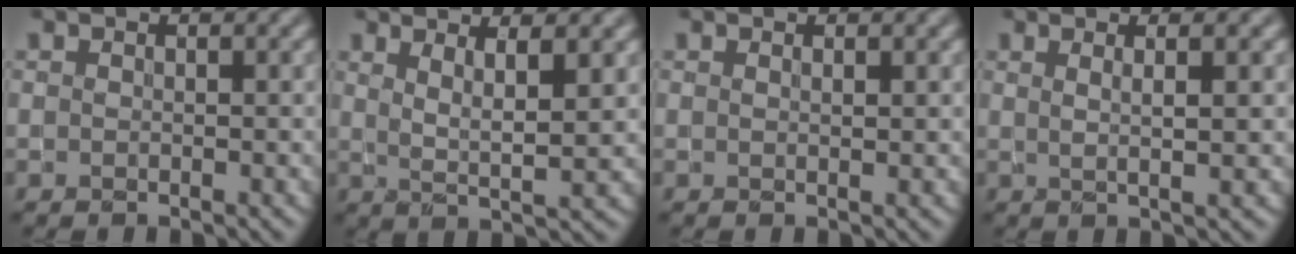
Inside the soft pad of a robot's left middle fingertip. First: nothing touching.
{"total": 4.0, "force": [1.8, 0.7, 3.6], "torque": [-0.061, -0.009, 0.032]}
{"total": 0.8, "force": [0.5, 0.2, 0.6], "torque": [-0.006, 0.001, 0.008]}
{"total": 3.8, "force": [1.6, 1.1, 3.3], "torque": [-0.035, 0.001, 0.005]}